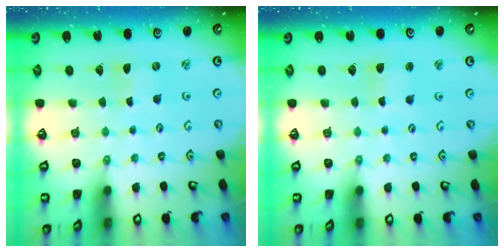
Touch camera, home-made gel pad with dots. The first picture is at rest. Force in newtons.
{"total": 1.7, "press": 1.7, "slide": 0.2}